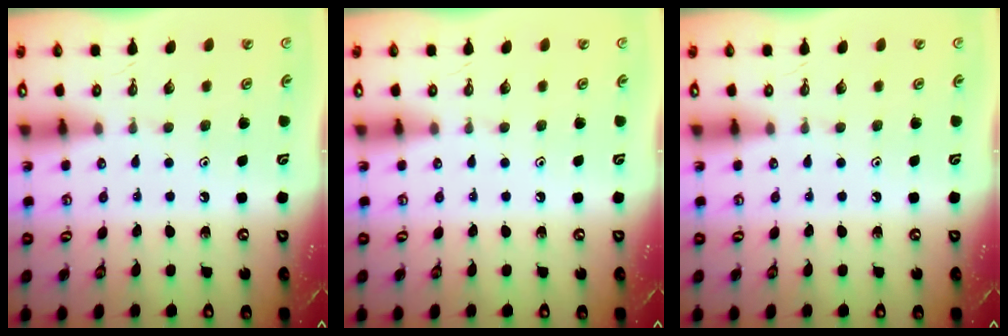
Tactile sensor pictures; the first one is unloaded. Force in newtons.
{"total": 0.0}
{"total": 0.0}